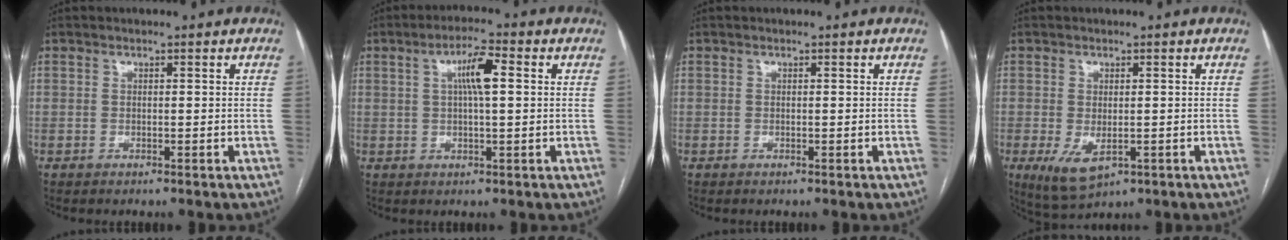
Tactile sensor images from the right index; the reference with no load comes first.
{"total": 5.8, "force": [1.3, 0.8, 5.6], "torque": [-0.102, 0.013, 0.022]}
{"total": 0.0}
{"total": 5.7, "force": [-1.9, 2.8, 4.6], "torque": [-0.083, -0.016, -0.017]}